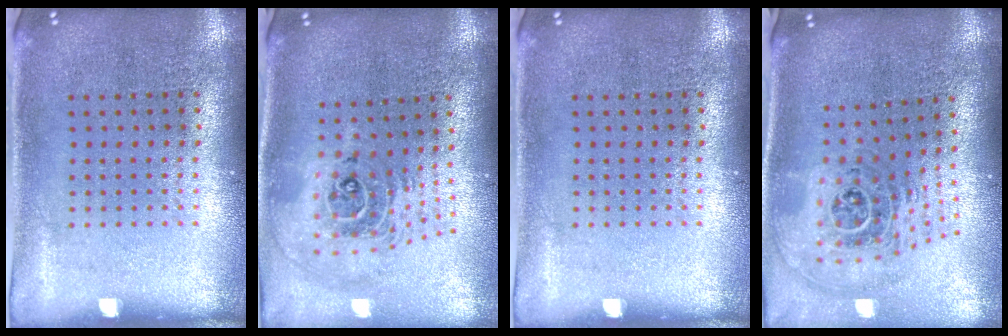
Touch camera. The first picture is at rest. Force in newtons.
{"total": 2.3, "press": 1.8, "slide": 1.5}
{"total": 0.0}
{"total": 2.0, "press": 1.5, "slide": 1.3}